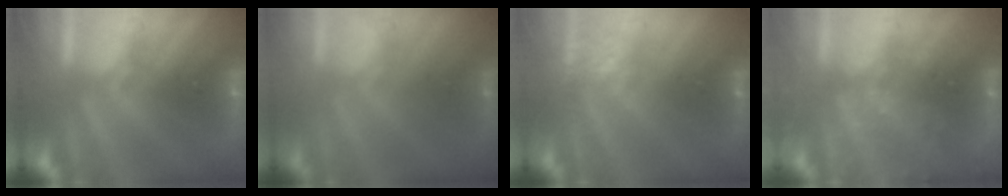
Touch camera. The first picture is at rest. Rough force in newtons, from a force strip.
{"total": 1.1}
{"total": 2.8}
{"total": 2.4}